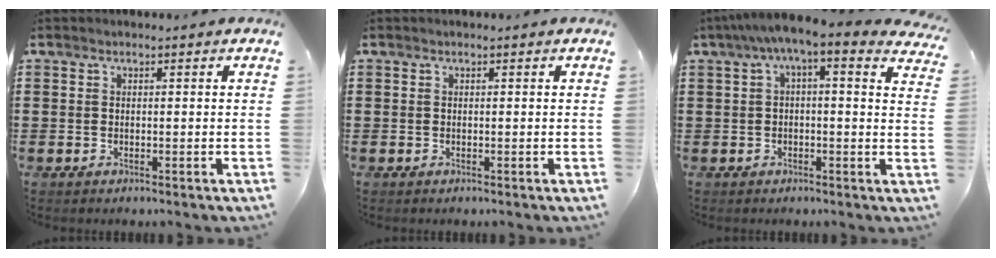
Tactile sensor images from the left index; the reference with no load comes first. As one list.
[{"total": 0.0}, {"total": 4.4, "force": [1.9, 0.5, 4.0], "torque": [-0.085, -0.016, 0.025]}]